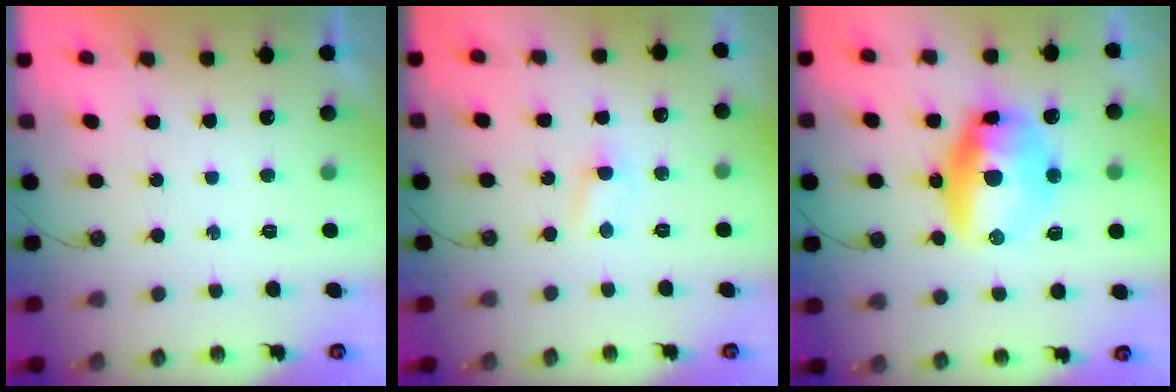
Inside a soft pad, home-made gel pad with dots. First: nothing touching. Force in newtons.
{"total": 2.9, "press": 2.8, "slide": 0.4}
{"total": 18.9, "press": 16.1, "slide": 9.8}